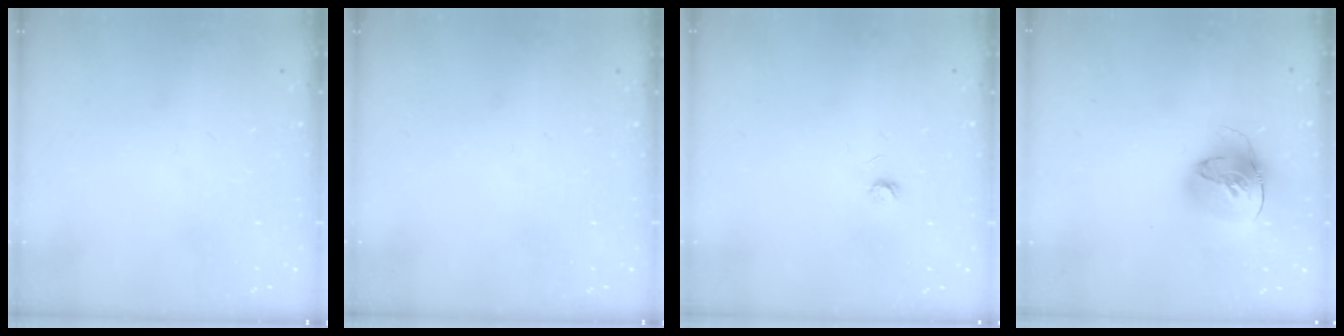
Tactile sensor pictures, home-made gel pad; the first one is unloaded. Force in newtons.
{"total": 0.0}
{"total": 2.9, "press": 2.9, "slide": 0.3}
{"total": 17.5, "press": 17.4, "slide": 1.7}